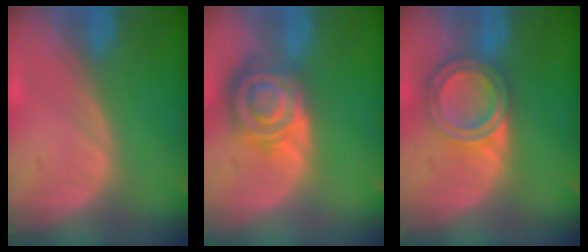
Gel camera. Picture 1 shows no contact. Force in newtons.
{"total": 8.6, "press": 7.5, "slide": 4.1}
{"total": 6.7, "press": 5.9, "slide": 3.2}